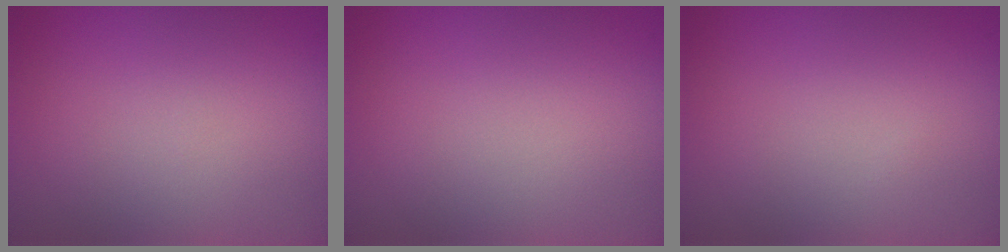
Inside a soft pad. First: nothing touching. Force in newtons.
{"total": 0.0}
{"total": 0.0}